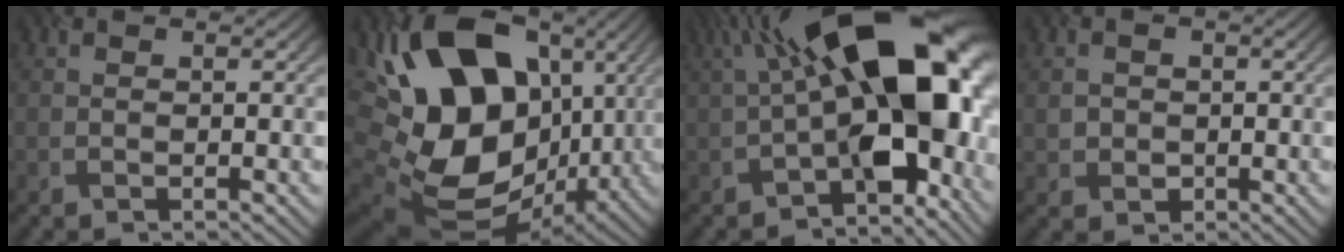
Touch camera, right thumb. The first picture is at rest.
{"total": 18.5, "force": [2.4, 13.4, 12.4], "torque": [-0.251, -0.022, 0.057]}
{"total": 19.8, "force": [0.5, 9.8, 17.2], "torque": [-0.260, 0.006, 0.015]}
{"total": 2.2, "force": [-0.3, 2.1, 0.6], "torque": [-0.016, -0.007, -0.005]}